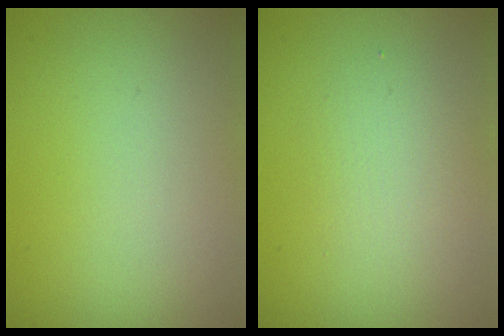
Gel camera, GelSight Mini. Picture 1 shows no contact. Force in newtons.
{"total": 2.1, "press": 2.0, "slide": 0.1}